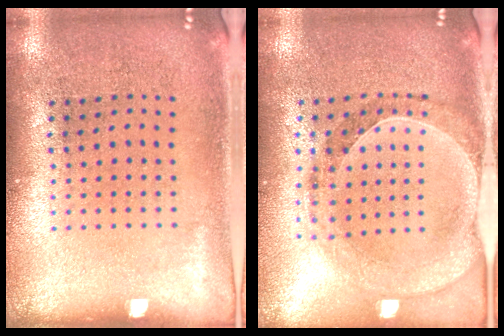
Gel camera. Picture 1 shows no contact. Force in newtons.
{"total": 0.6, "press": 0.6, "slide": 0.2}